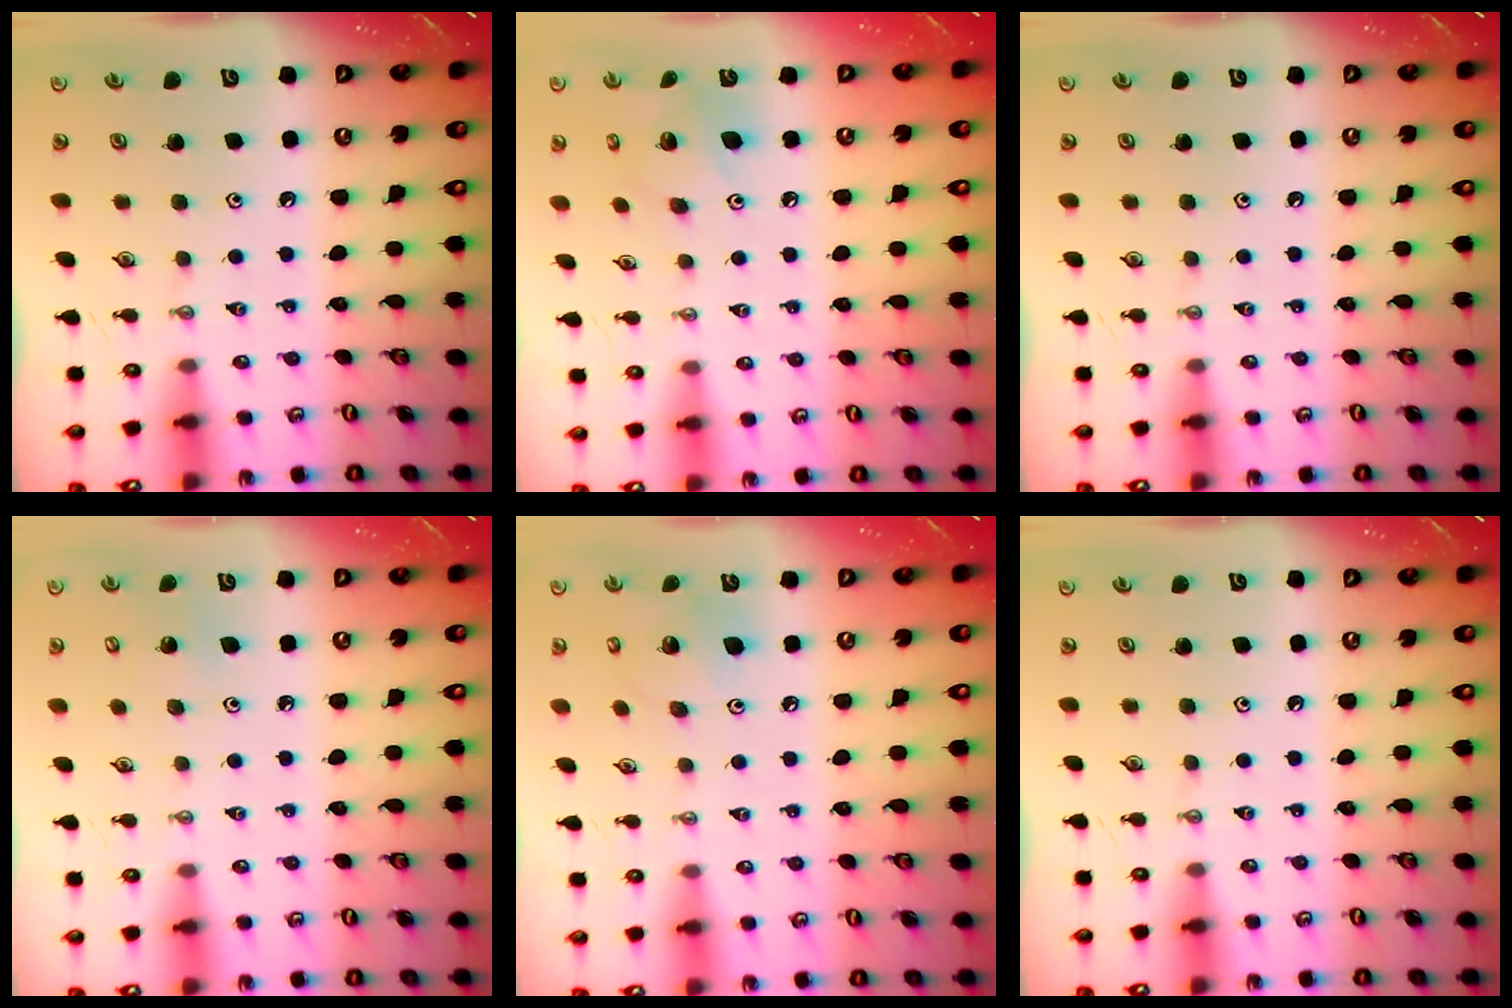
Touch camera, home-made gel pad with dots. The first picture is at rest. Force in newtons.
{"total": 10.5, "press": 10.5, "slide": 0.6}
{"total": 0.0}
{"total": 4.2, "press": 4.2, "slide": 0.3}
{"total": 11.6, "press": 11.3, "slide": 2.9}
{"total": 0.0}